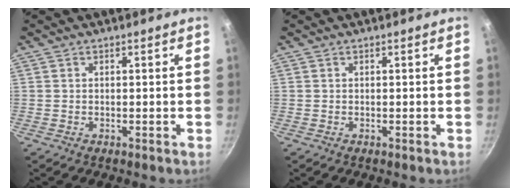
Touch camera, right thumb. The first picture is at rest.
{"total": 0.0}